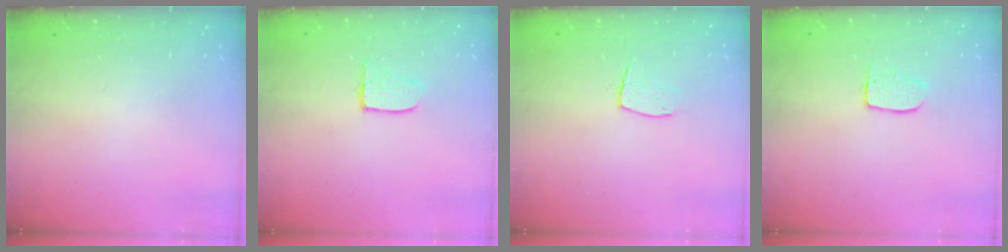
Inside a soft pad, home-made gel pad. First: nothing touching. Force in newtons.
{"total": 3.4, "press": 3.4, "slide": 0.3}
{"total": 7.0, "press": 7.0, "slide": 0.5}
{"total": 6.7, "press": 6.7, "slide": 0.4}